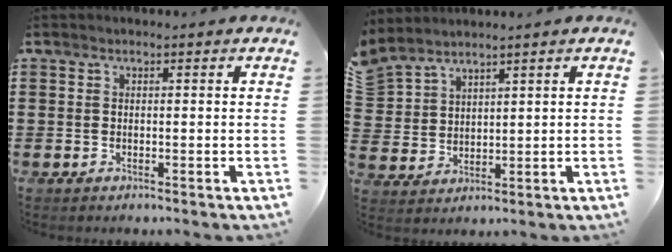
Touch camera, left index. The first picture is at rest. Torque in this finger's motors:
{"motor_torque": [-1.11, 1.03, 0.00, 0.00]}